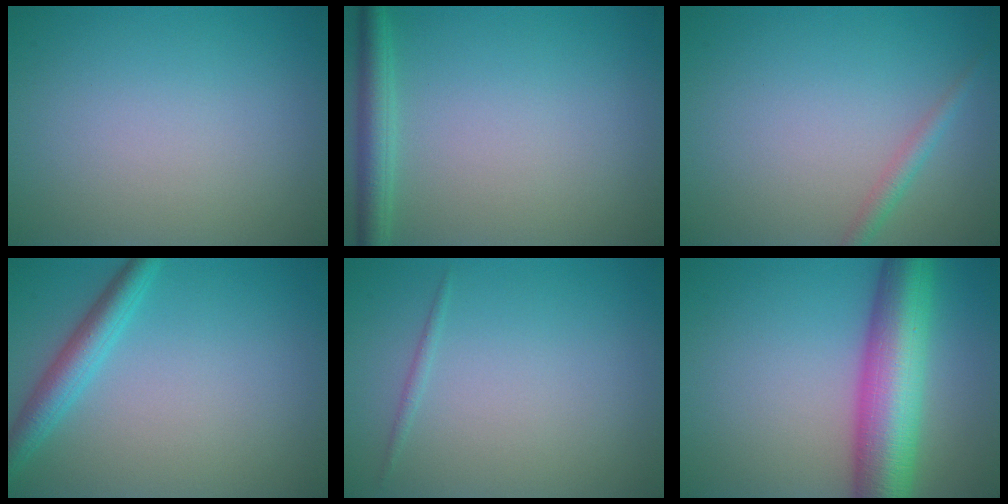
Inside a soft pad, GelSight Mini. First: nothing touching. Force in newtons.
{"total": 2.8, "press": 2.8, "slide": 0.2}
{"total": 1.5, "press": 1.5, "slide": 0.0}
{"total": 3.2, "press": 3.2, "slide": 0.1}
{"total": 0.6, "press": 0.6, "slide": 0.1}
{"total": 10.0, "press": 10.0, "slide": 0.2}